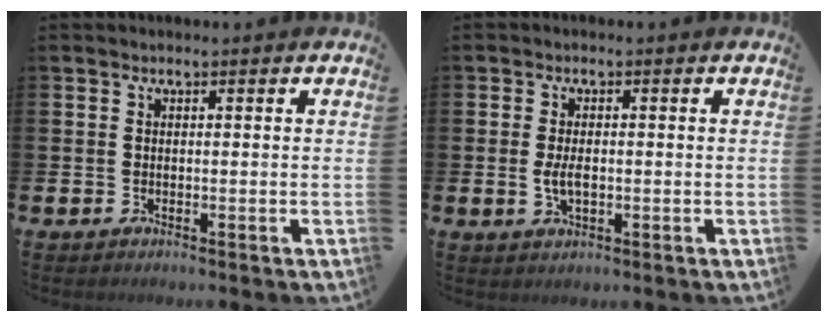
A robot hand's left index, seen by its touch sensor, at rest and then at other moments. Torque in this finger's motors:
{"motor_torque": [0.32, -0.14, 0.08, 0.09]}